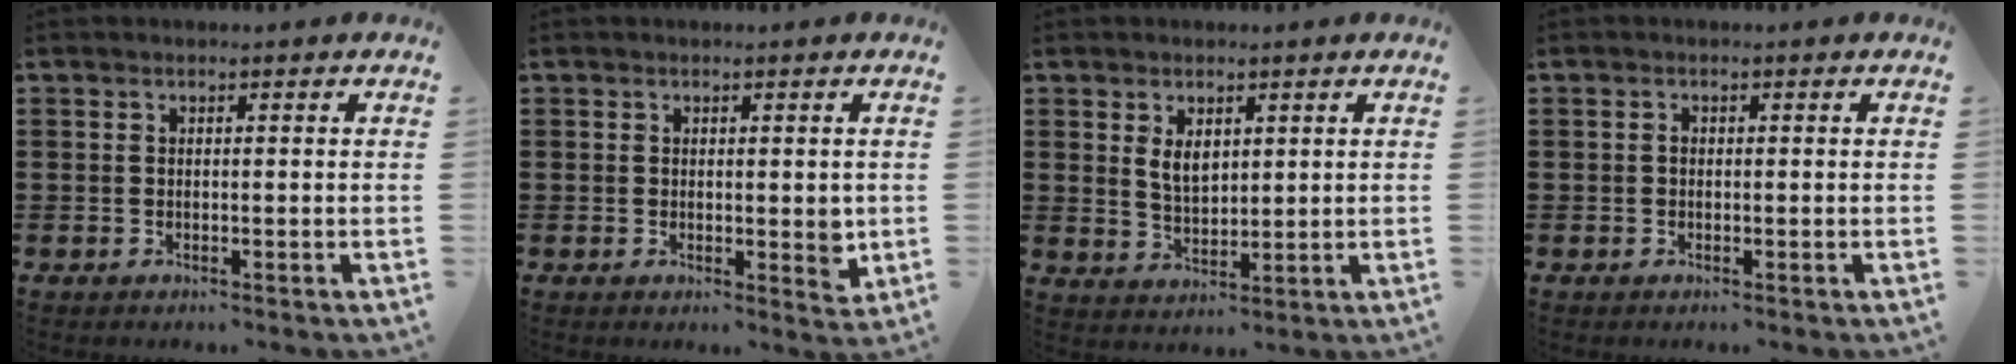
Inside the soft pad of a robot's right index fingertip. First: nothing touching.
{"total": 2.4, "force": [0.3, 1.0, 2.2], "torque": [-0.023, -0.003, 0.001]}
{"total": 3.8, "force": [1.6, 2.3, 2.6], "torque": [-0.049, 0.004, 0.027]}
{"total": 0.6, "force": [-0.1, 0.4, 0.4], "torque": [-0.010, 0.000, -0.002]}